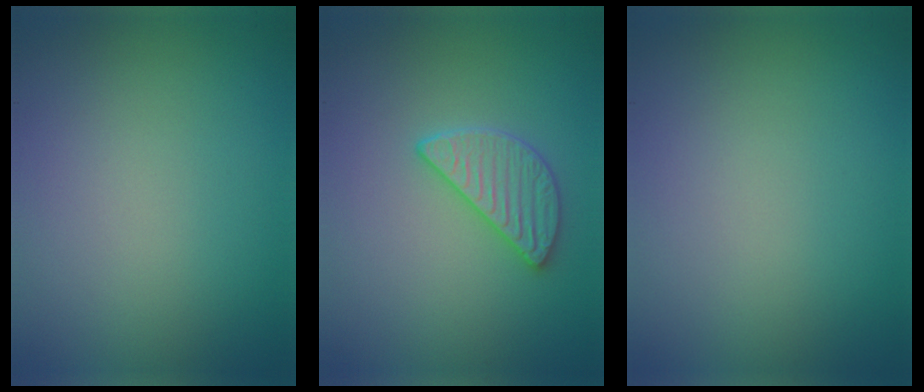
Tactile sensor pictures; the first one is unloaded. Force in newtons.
{"total": 2.8, "press": 2.7, "slide": 0.7}
{"total": 0.0}